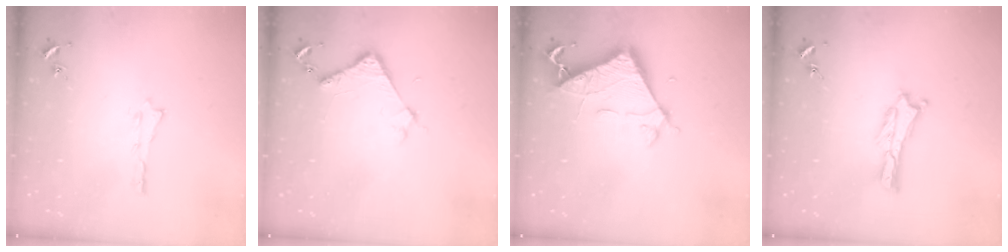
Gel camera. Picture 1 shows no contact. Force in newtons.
{"total": 3.8, "press": 3.8, "slide": 0.3}
{"total": 6.8, "press": 6.8, "slide": 0.6}
{"total": 0.7, "press": 0.7, "slide": 0.2}